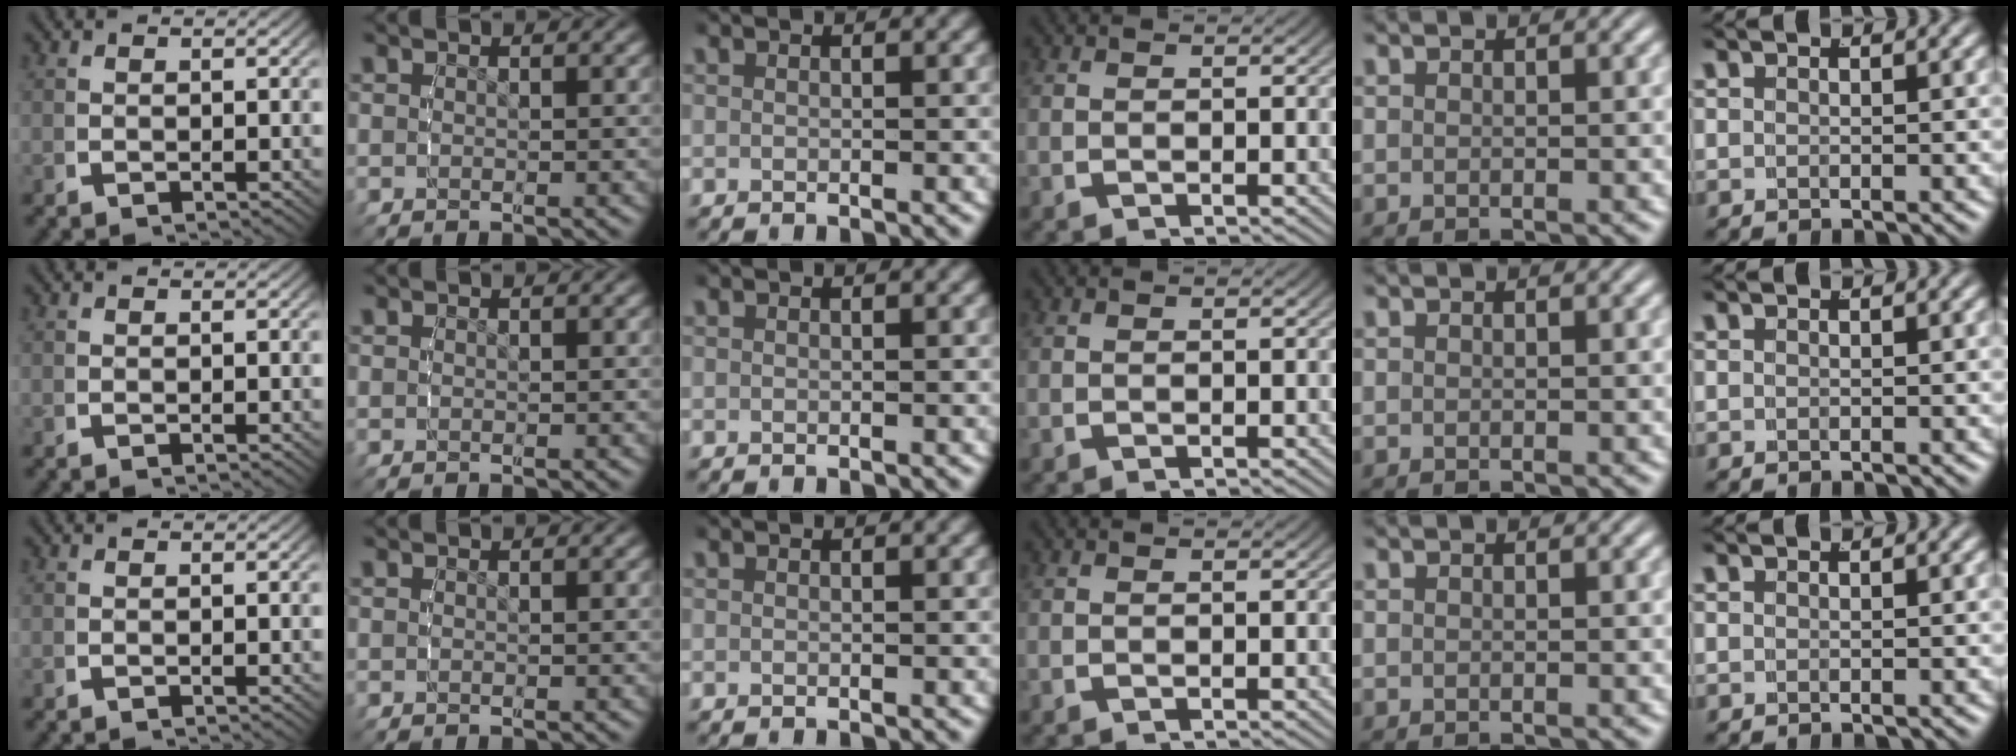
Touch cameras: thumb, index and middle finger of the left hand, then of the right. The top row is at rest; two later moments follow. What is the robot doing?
{"motion": "reach", "object": "jacket"}